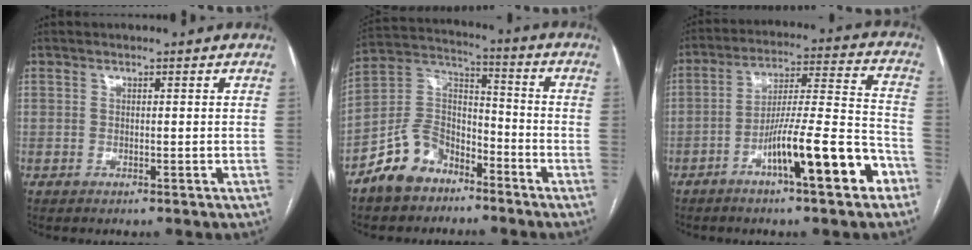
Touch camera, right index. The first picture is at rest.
{"total": 10.8, "force": [-7.4, 6.8, 3.9], "torque": [-0.081, 0.033, -0.140]}
{"total": 14.2, "force": [-7.2, 1.4, 12.1], "torque": [-0.195, 0.013, -0.115]}